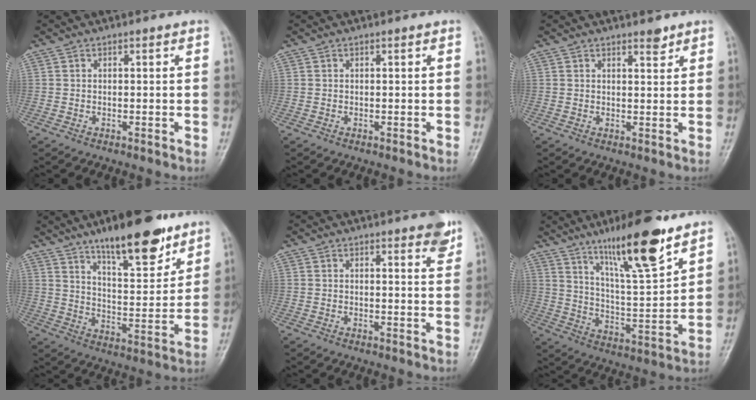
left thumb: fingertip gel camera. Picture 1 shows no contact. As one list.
[{"total": 0.0}, {"total": 2.2, "force": [1.8, 0.7, 1.1], "torque": [-0.007, -0.013, 0.027]}, {"total": 16.2, "force": [11.3, 4.8, 10.5], "torque": [-0.127, -0.068, 0.185]}, {"total": 4.1, "force": [2.9, 1.0, 2.7], "torque": [-0.022, -0.014, 0.032]}, {"total": 17.1, "force": [11.4, 3.0, 12.4], "torque": [-0.189, -0.064, 0.199]}]